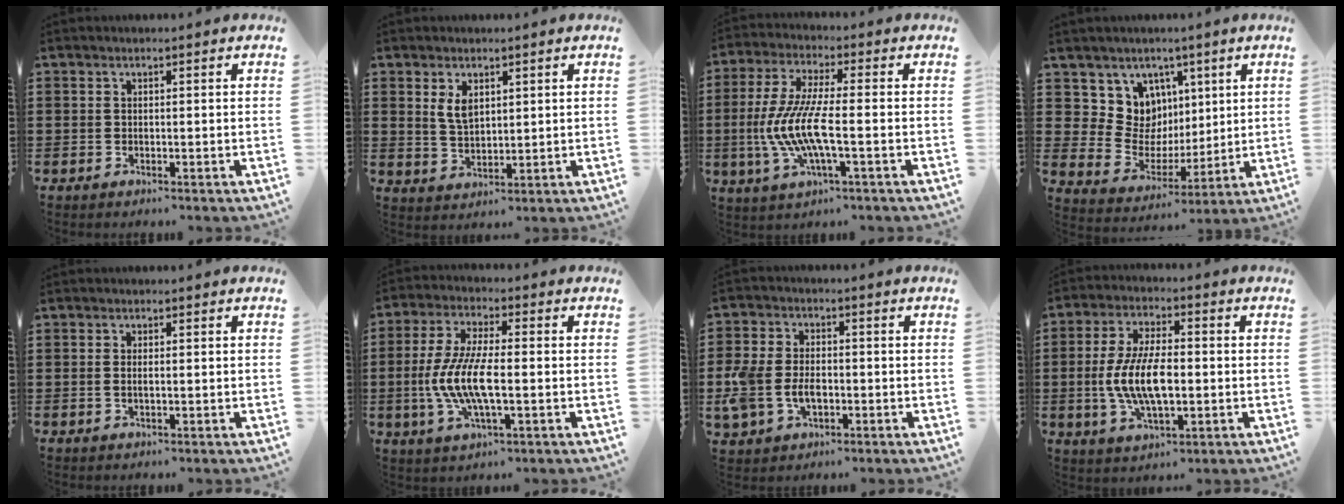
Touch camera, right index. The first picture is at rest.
{"total": 3.6, "force": [1.8, 1.9, 2.5], "torque": [-0.054, 0.006, 0.032]}
{"total": 9.5, "force": [-2.2, 2.1, 9.0], "torque": [-0.209, -0.020, -0.052]}
{"total": 9.0, "force": [2.9, 8.3, 1.7], "torque": [-0.068, -0.027, 0.060]}
{"total": 1.1, "force": [-0.1, 0.3, 1.1], "torque": [-0.021, 0.000, -0.002]}
{"total": 9.0, "force": [-2.1, 2.9, 8.3], "torque": [-0.190, -0.013, -0.047]}
{"total": 6.2, "force": [-1.3, 4.4, 4.2], "torque": [-0.114, 0.000, -0.031]}
{"total": 10.1, "force": [-1.2, 4.4, 9.0], "torque": [-0.197, -0.005, -0.027]}